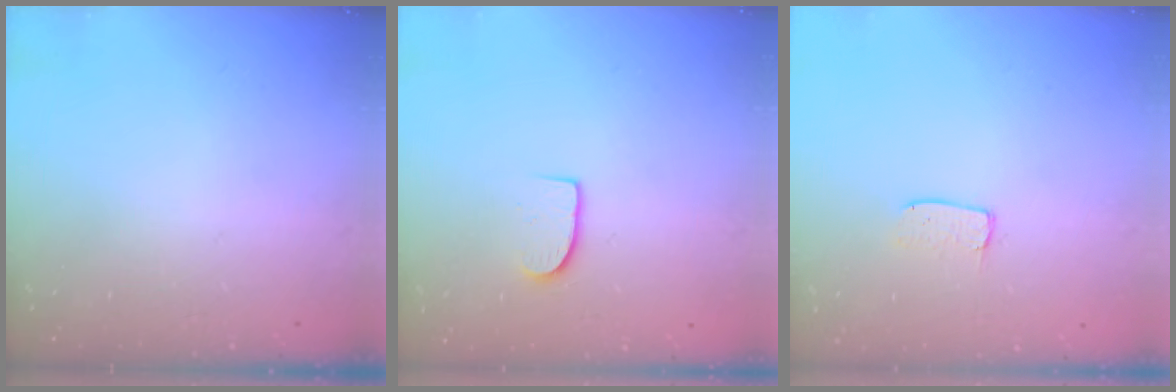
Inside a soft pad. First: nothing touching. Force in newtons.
{"total": 7.3, "press": 7.3, "slide": 0.6}
{"total": 3.8, "press": 3.8, "slide": 0.3}